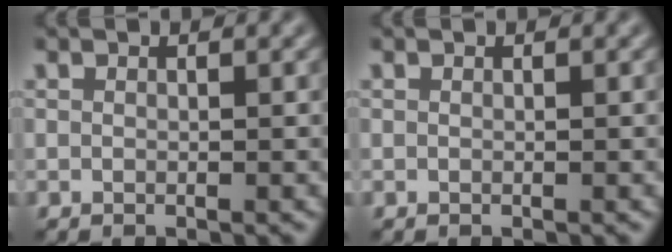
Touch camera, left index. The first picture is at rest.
{"total": 0.0}